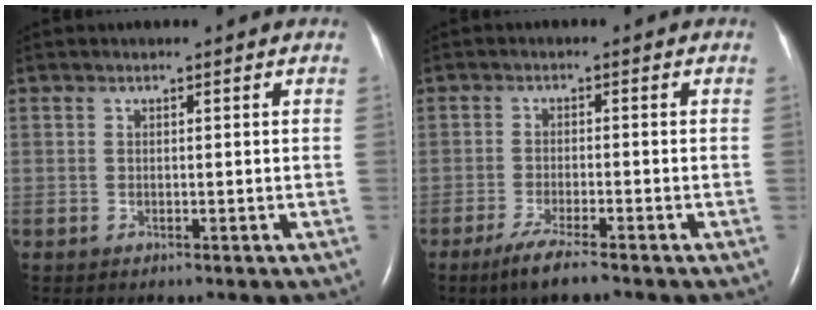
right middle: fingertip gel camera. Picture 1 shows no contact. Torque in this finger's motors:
{"motor_torque": [0.90, -0.71, 0.10, 0.06]}